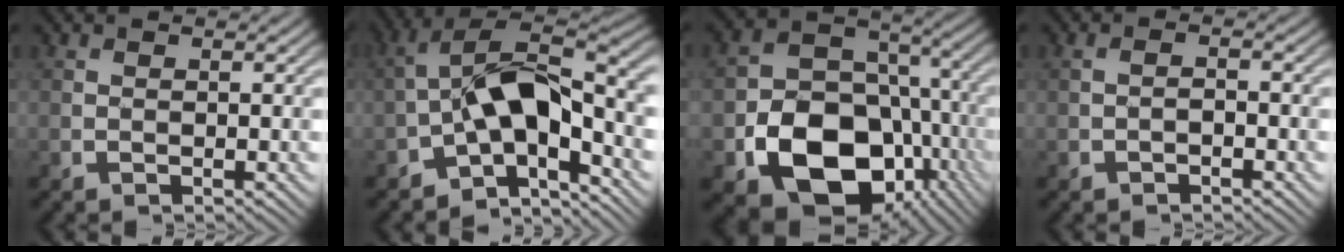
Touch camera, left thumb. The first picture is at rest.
{"total": 11.5, "force": [-3.2, 5.1, 9.8], "torque": [-0.169, 0.009, -0.070]}
{"total": 16.5, "force": [-6.3, 12.1, 9.3], "torque": [-0.159, -0.045, -0.104]}
{"total": 1.2, "force": [-0.8, 0.4, 0.8], "torque": [-0.016, 0.001, -0.017]}